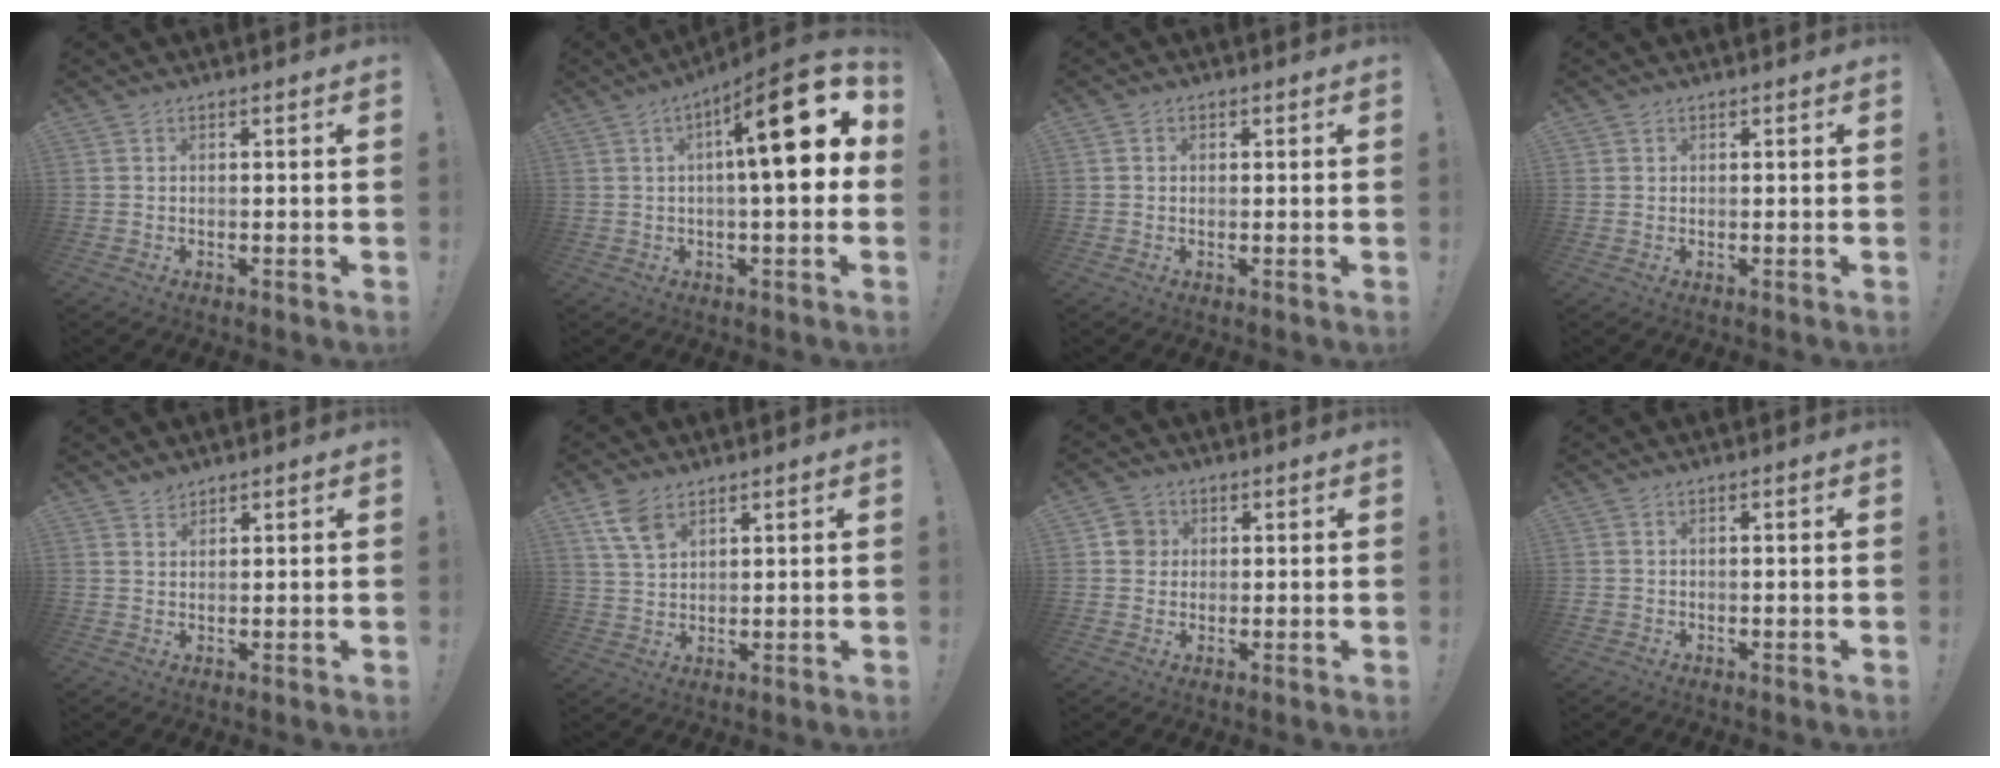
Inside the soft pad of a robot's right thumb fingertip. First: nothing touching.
{"total": 19.2, "force": [4.5, 4.9, 18.0], "torque": [-0.254, -0.024, 0.057]}
{"total": 1.0, "force": [0.1, 1.0, 0.1], "torque": [0.005, 0.000, 0.001]}
{"total": 1.0, "force": [0.5, 0.8, 0.0], "torque": [0.004, -0.001, 0.008]}
{"total": 0.9, "force": [0.8, 0.2, 0.1], "torque": [0.006, -0.002, 0.014]}
{"total": 6.9, "force": [4.2, 3.8, 4.0], "torque": [-0.073, -0.015, 0.083]}
{"total": 5.0, "force": [0.9, 4.7, 1.4], "torque": [-0.016, 0.008, 0.019]}
{"total": 1.1, "force": [-0.6, 0.9, 0.3], "torque": [-0.007, 0.004, -0.011]}